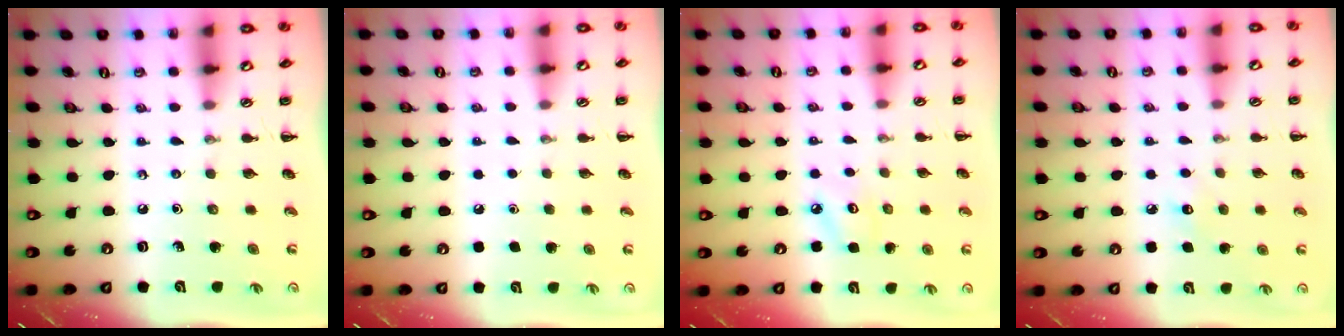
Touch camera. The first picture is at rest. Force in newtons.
{"total": 1.8, "press": 1.8, "slide": 0.1}
{"total": 4.0, "press": 3.8, "slide": 1.0}
{"total": 5.8, "press": 5.7, "slide": 1.5}